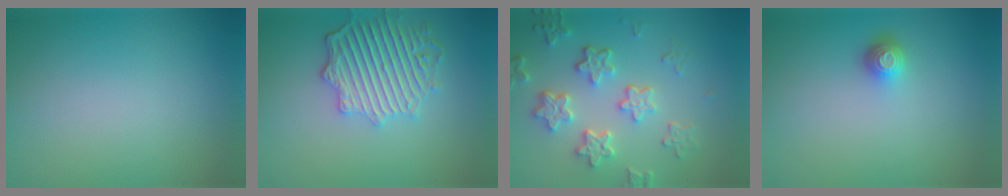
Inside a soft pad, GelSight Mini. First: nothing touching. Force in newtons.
{"total": 5.5, "press": 4.5, "slide": 3.1}
{"total": 5.3, "press": 4.2, "slide": 3.3}
{"total": 1.6, "press": 1.3, "slide": 1.0}